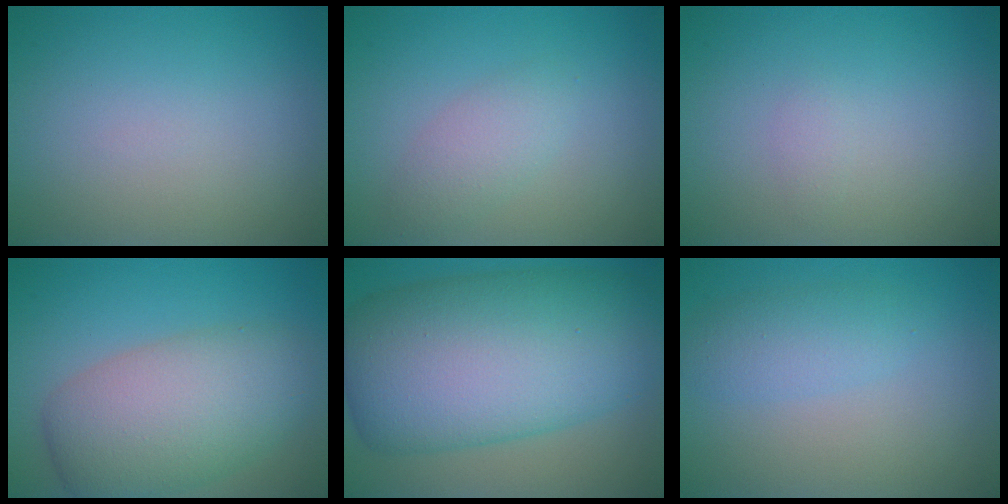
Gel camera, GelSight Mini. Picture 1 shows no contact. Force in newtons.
{"total": 2.2, "press": 2.2, "slide": 0.2}
{"total": 0.7, "press": 0.7, "slide": 0.0}
{"total": 7.7, "press": 7.7, "slide": 0.7}
{"total": 14.7, "press": 14.7, "slide": 0.1}
{"total": 2.4, "press": 2.4, "slide": 0.2}